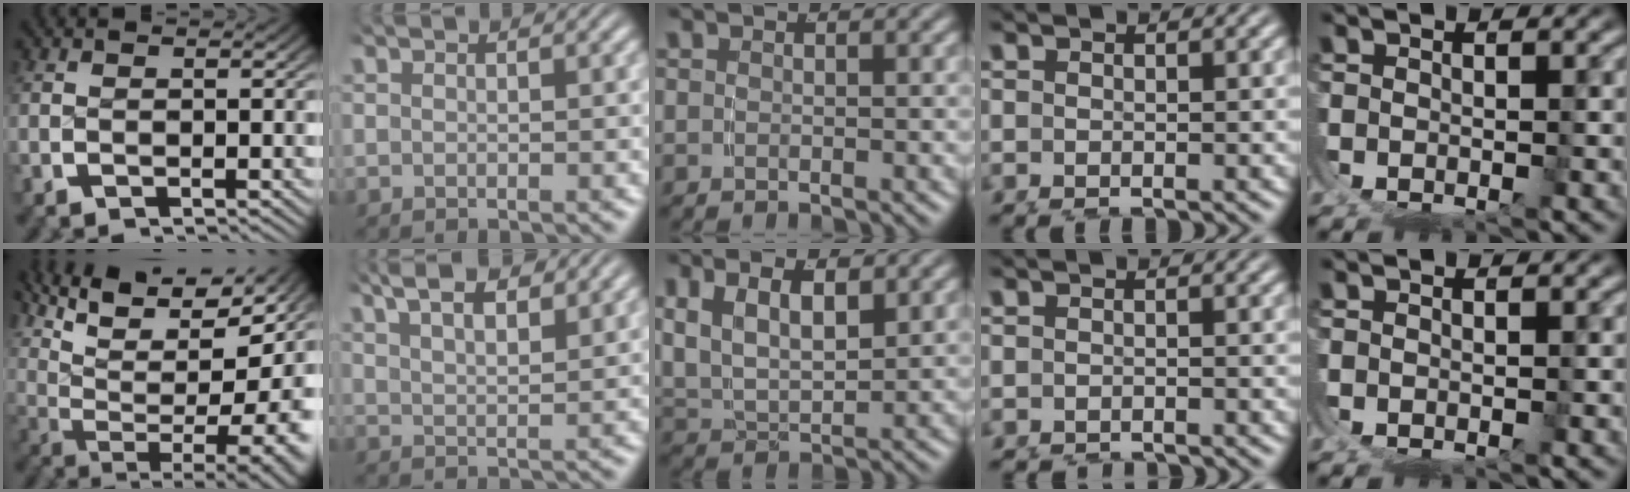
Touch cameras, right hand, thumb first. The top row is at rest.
{"thumb": {"total": 17.1, "force": [3.2, 10.8, 12.8], "torque": [-0.237, -0.026, 0.059]}, "index": {"total": 6.1, "force": [4.4, 2.4, 3.4], "torque": [-0.054, 0.010, 0.070]}, "middle": {"total": 8.0, "force": [1.4, 6.0, 5.0], "torque": [-0.106, -0.002, 0.021]}, "ring": {"total": 2.5, "force": [-2.4, -0.3, -0.4], "torque": [0.006, -0.017, -0.031]}}